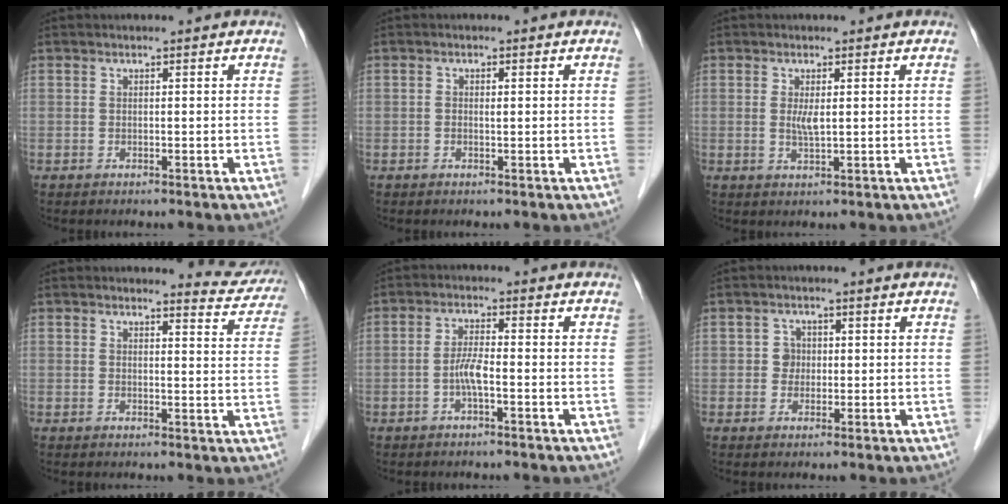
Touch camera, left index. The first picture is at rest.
{"total": 0.6, "force": [0.2, 0.2, 0.5], "torque": [-0.016, 0.000, 0.002]}
{"total": 2.0, "force": [0.5, 0.4, 1.9], "torque": [-0.047, -0.005, 0.009]}
{"total": 5.0, "force": [5.0, 0.7, -0.6], "torque": [0.013, -0.031, 0.037]}
{"total": 3.1, "force": [-1.0, 0.4, 2.9], "torque": [-0.066, 0.004, -0.023]}
{"total": 2.2, "force": [0.2, 2.1, 0.5], "torque": [-0.010, 0.005, 0.001]}